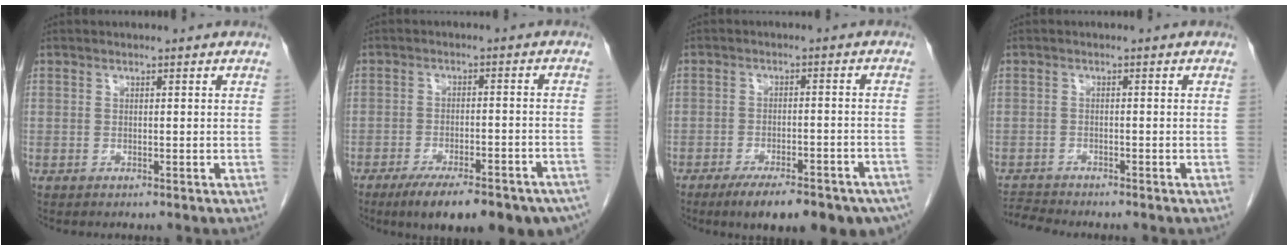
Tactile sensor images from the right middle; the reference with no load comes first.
{"total": 18.6, "force": [-14.2, 5.1, 11.0], "torque": [-0.110, 0.002, -0.185]}
{"total": 16.7, "force": [-12.4, 5.0, 10.0], "torque": [-0.093, 0.003, -0.161]}
{"total": 3.1, "force": [-3.0, -0.4, 0.0], "torque": [0.000, -0.017, -0.055]}